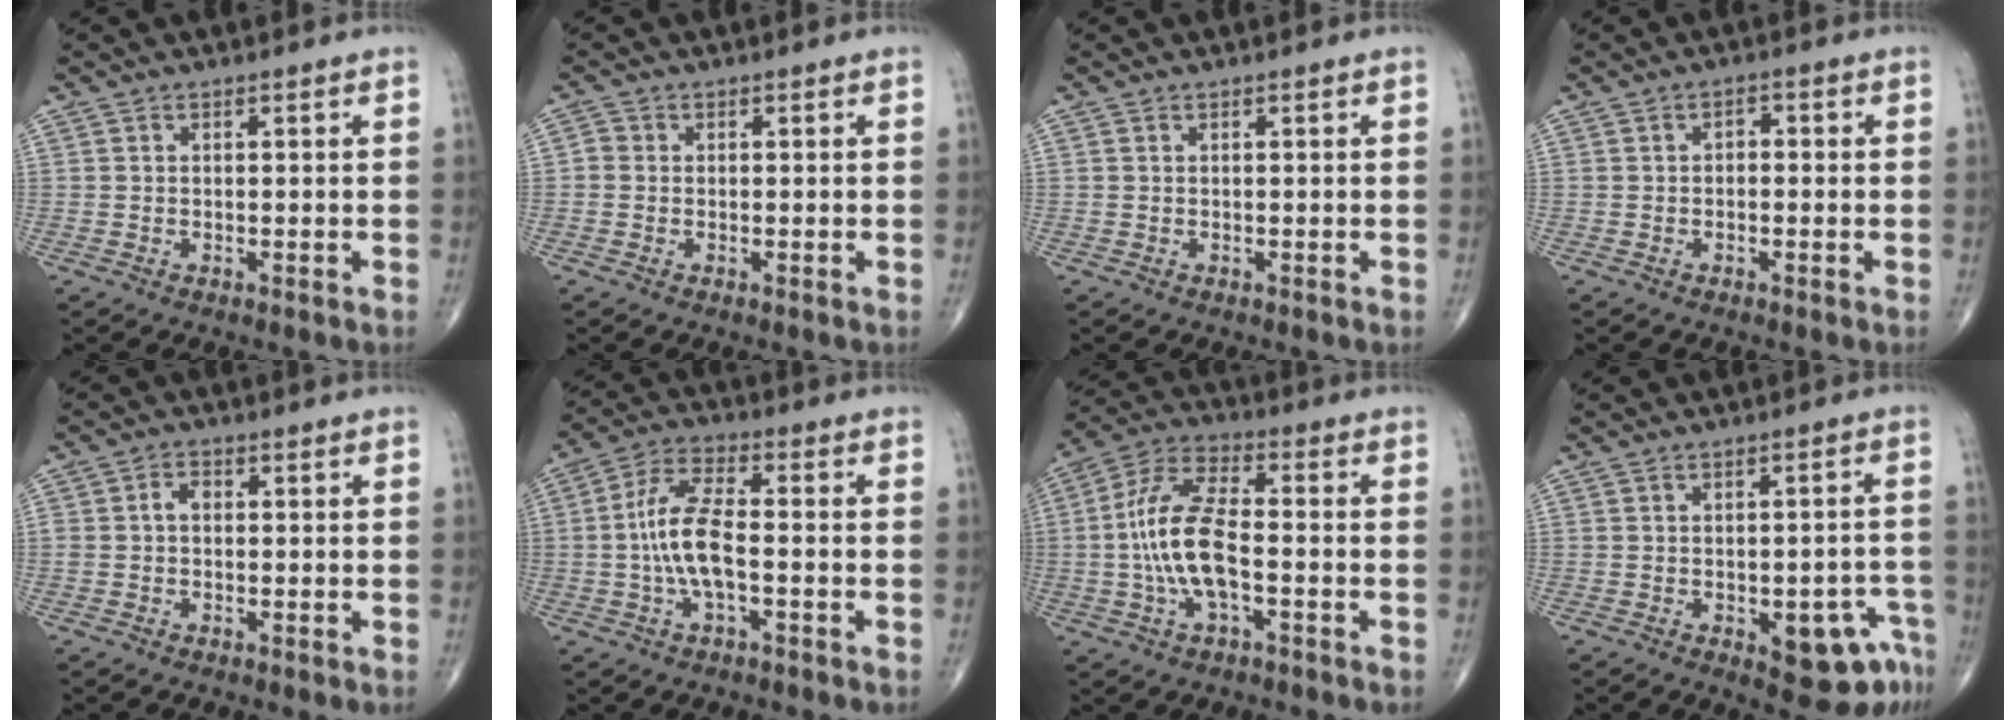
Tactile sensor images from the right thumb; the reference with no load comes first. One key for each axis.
{"total": 1.5, "fx": -0.2, "fy": 1.3, "fz": 0.6, "tx": -0.005, "ty": 0.003, "tz": -0.009}
{"total": 0.0}
{"total": 1.8, "fx": -0.2, "fy": 1.2, "fz": 1.3, "tx": -0.007, "ty": 0.008, "tz": -0.010}
{"total": 2.4, "fx": 0.0, "fy": 1.7, "fz": 1.7, "tx": -0.026, "ty": 0.010, "tz": -0.004}
{"total": 9.9, "fx": -1.5, "fy": 3.6, "fz": 9.0, "tx": -0.194, "ty": 0.029, "tz": -0.033}
{"total": 12.9, "fx": -2.1, "fy": 5.3, "fz": 11.6, "tx": -0.243, "ty": 0.034, "tz": -0.044}
{"total": 10.1, "fx": -4.7, "fy": 4.2, "fz": 7.8, "tx": -0.066, "ty": 0.033, "tz": -0.050}